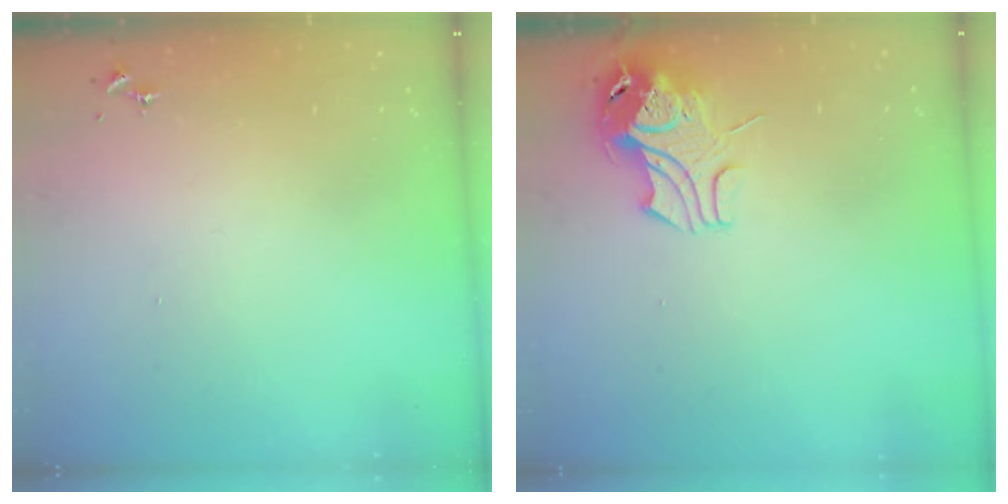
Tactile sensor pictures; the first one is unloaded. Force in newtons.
{"total": 9.7, "press": 9.6, "slide": 1.4}